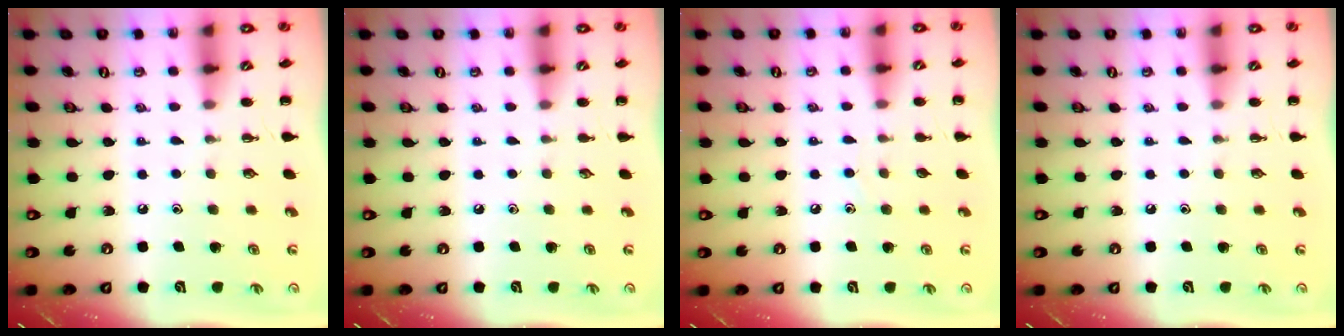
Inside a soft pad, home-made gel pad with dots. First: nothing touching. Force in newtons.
{"total": 0.0}
{"total": 2.5, "press": 2.3, "slide": 0.9}
{"total": 0.0}